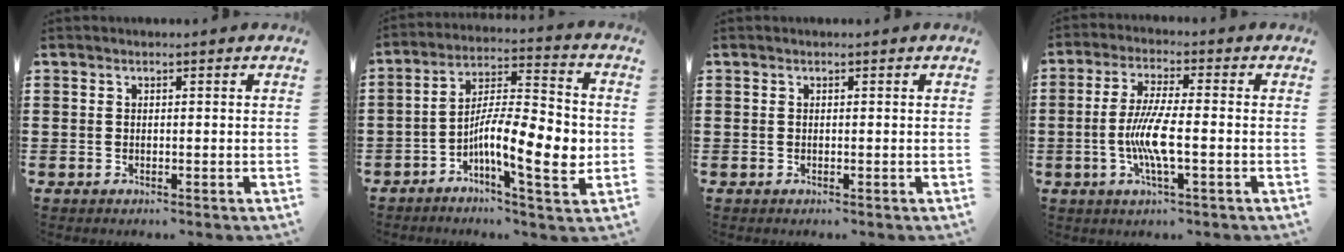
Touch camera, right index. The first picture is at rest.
{"total": 11.7, "force": [-3.1, 3.1, 10.8], "torque": [-0.195, -0.002, -0.053]}
{"total": 0.0}
{"total": 7.2, "force": [-1.6, 1.1, 6.9], "torque": [-0.147, -0.012, -0.038]}